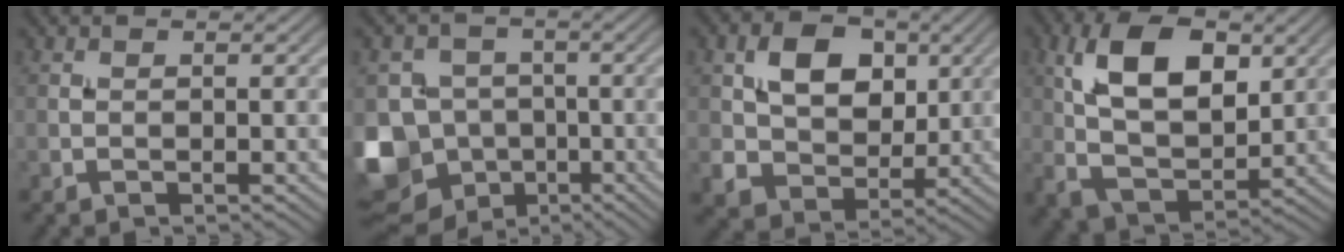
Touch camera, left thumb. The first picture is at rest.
{"total": 13.0, "force": [-5.3, 10.7, 5.0], "torque": [-0.136, -0.026, -0.112]}
{"total": 8.5, "force": [1.9, 6.6, 5.0], "torque": [-0.105, -0.006, 0.027]}
{"total": 11.6, "force": [3.6, 6.5, 8.8], "torque": [-0.178, 0.005, 0.065]}